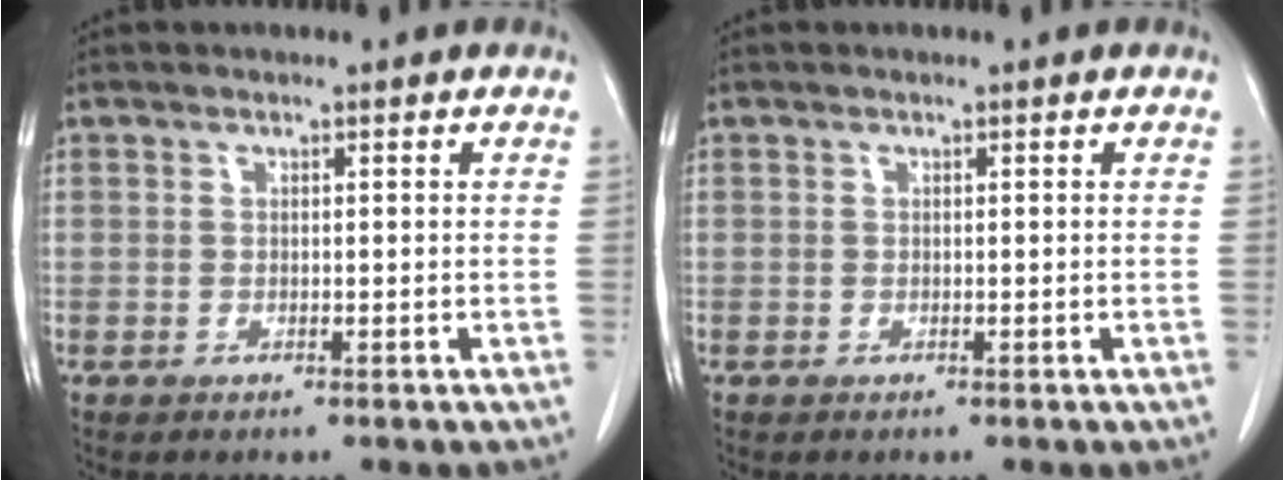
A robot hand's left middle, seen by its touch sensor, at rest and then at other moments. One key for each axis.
{"total": 0.0}